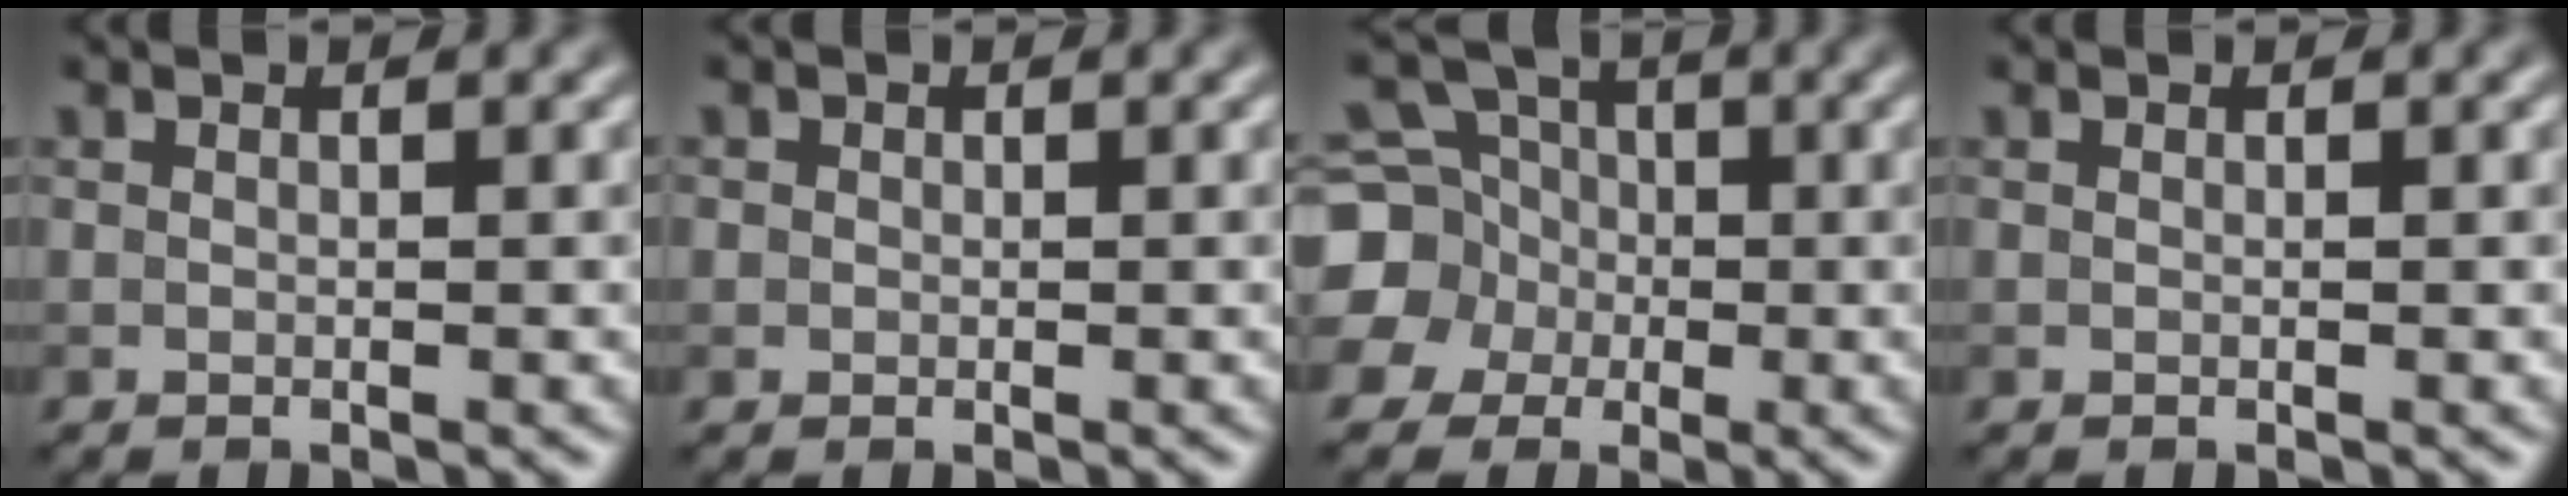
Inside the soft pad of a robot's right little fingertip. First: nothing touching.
{"total": 0.9, "force": [0.2, 0.9, 0.1], "torque": [0.007, -0.003, -0.002]}
{"total": 7.1, "force": [-0.9, 6.7, 2.4], "torque": [-0.062, 0.011, -0.049]}
{"total": 0.0}